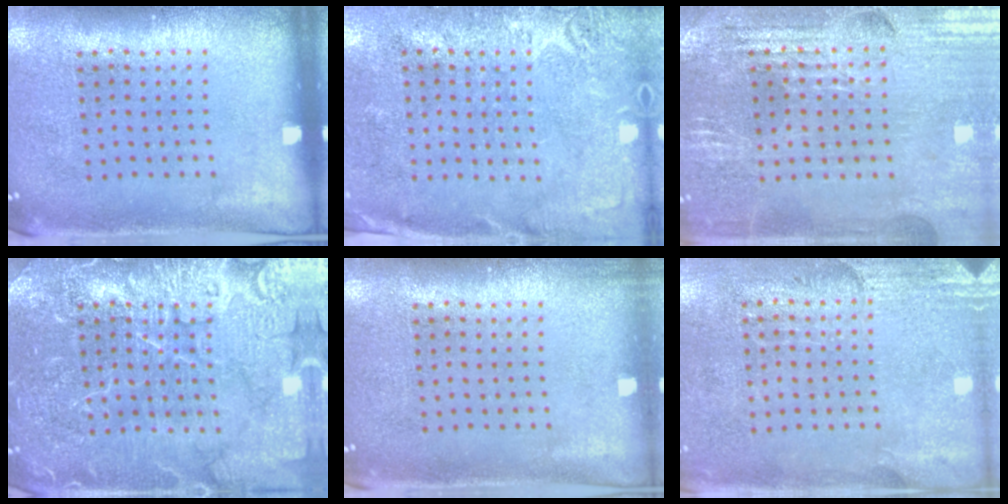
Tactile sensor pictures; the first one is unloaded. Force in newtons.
{"total": 2.8, "press": 2.3, "slide": 1.6}
{"total": 2.9, "press": 2.9, "slide": 0.5}
{"total": 7.1, "press": 7.1, "slide": 1.0}
{"total": 0.7, "press": 0.7, "slide": 0.0}
{"total": 2.8, "press": 2.4, "slide": 1.4}